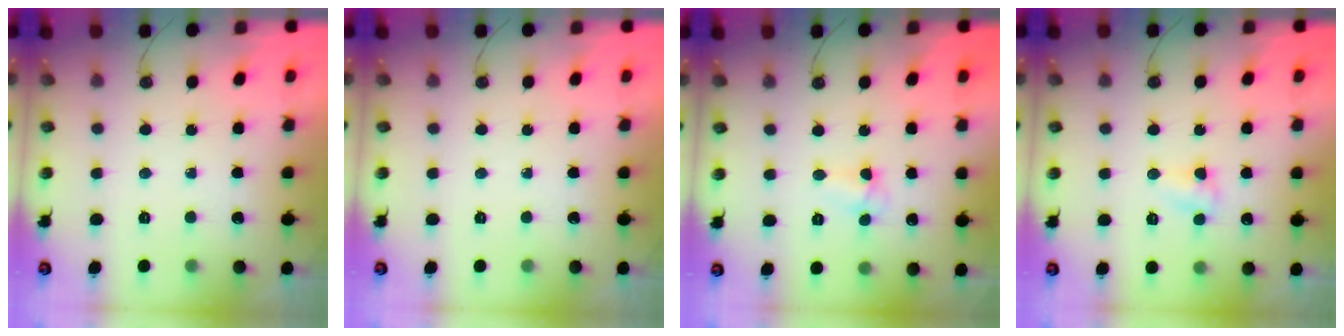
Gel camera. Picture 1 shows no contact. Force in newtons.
{"total": 0.0}
{"total": 3.5, "press": 3.5, "slide": 0.4}
{"total": 3.7, "press": 3.7, "slide": 0.3}